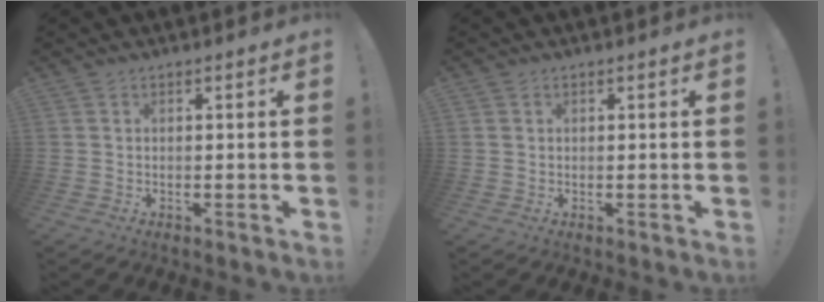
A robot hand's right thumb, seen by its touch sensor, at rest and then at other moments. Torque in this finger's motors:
{"motor_torque": [-0.01, -0.26, -0.07, 0.26, -0.01]}